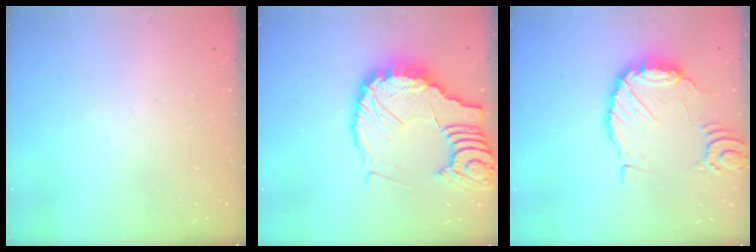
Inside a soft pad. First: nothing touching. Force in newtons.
{"total": 17.5, "press": 17.3, "slide": 2.1}
{"total": 11.9, "press": 11.8, "slide": 1.3}